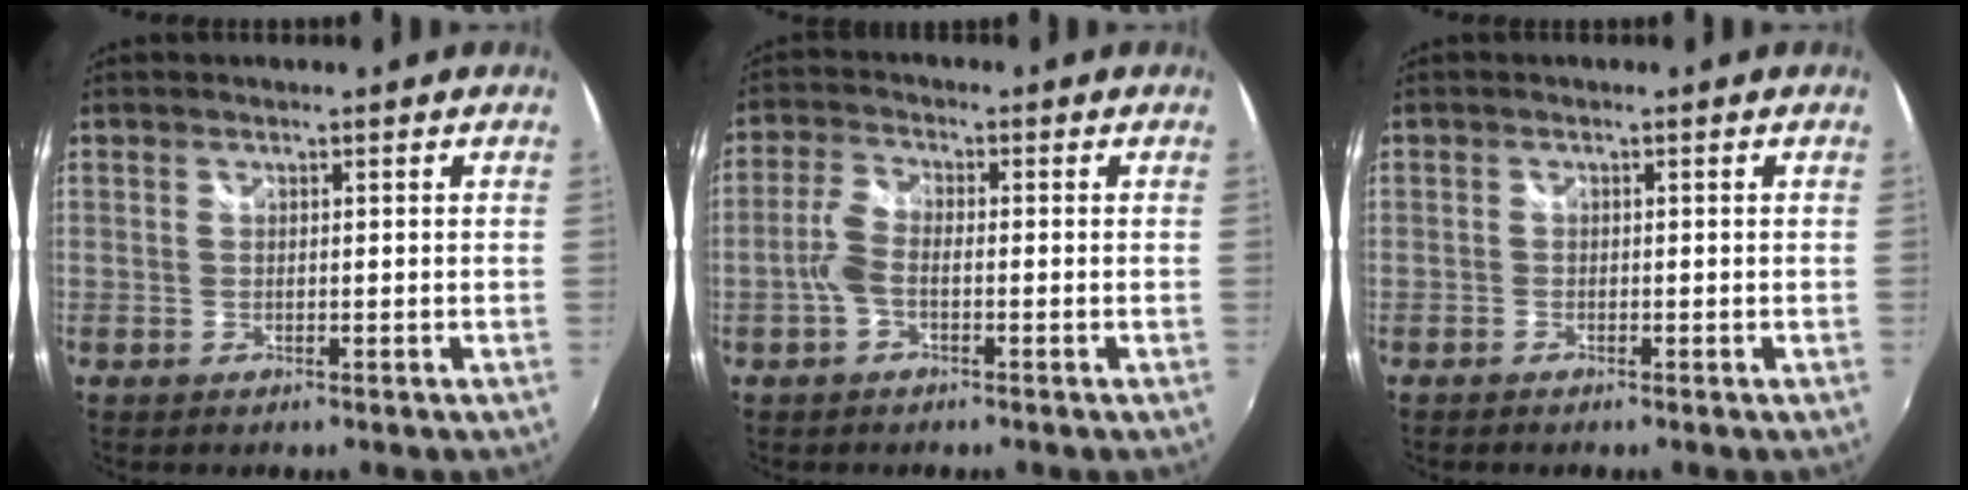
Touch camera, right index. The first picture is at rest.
{"total": 4.0, "force": [-1.4, 1.7, 3.3], "torque": [-0.078, 0.008, -0.031]}
{"total": 0.7, "force": [-0.7, 0.2, 0.1], "torque": [-0.007, -0.002, -0.016]}